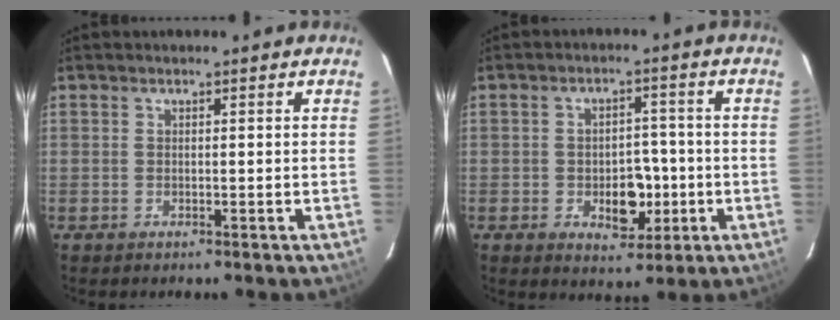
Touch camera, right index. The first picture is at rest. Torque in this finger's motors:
{"motor_torque": [0.83, -0.08, 0.16, 0.07]}